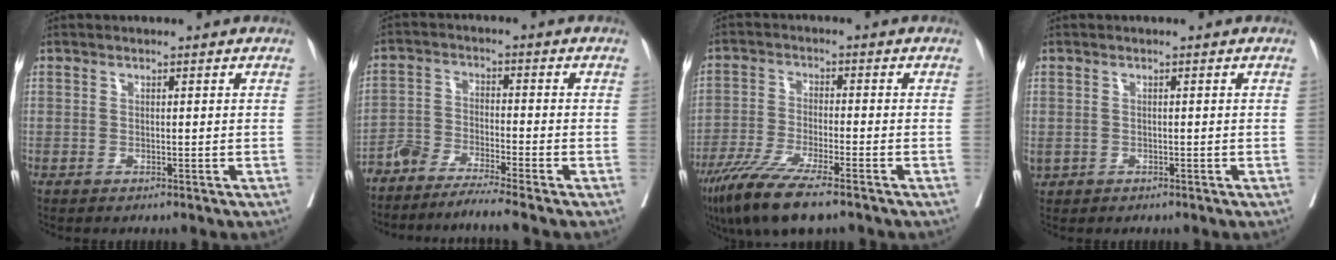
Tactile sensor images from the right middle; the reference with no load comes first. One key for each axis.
{"total": 6.2, "fx": -5.7, "fy": -1.6, "fz": 2.0, "tx": -0.038, "ty": -0.014, "tz": -0.104}
{"total": 10.4, "fx": -7.4, "fy": 1.1, "fz": 7.2, "tx": -0.133, "ty": -0.029, "tz": -0.129}
{"total": 1.6, "fx": -0.4, "fy": 1.4, "fz": 0.8, "tx": -0.027, "ty": 0.002, "tz": 0.003}